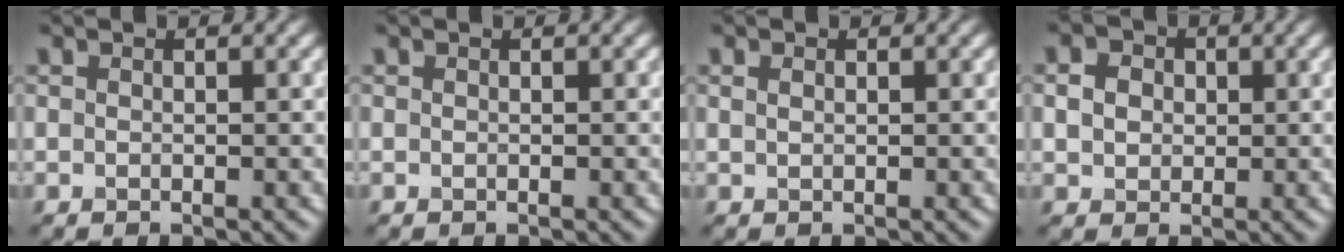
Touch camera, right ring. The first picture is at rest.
{"total": 0.0}
{"total": 0.6, "force": [0.3, 0.4, 0.3], "torque": [-0.009, 0.001, 0.006]}
{"total": 2.4, "force": [0.4, 2.1, 1.2], "torque": [-0.023, 0.000, 0.003]}